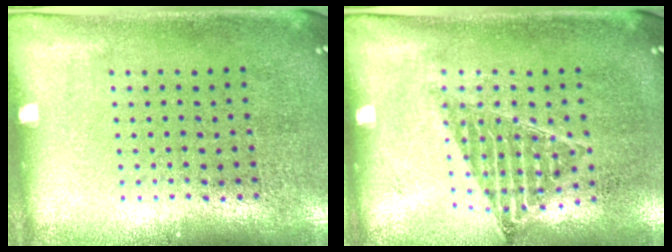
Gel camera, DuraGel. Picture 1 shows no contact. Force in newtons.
{"total": 0.9, "press": 0.9, "slide": 0.1}